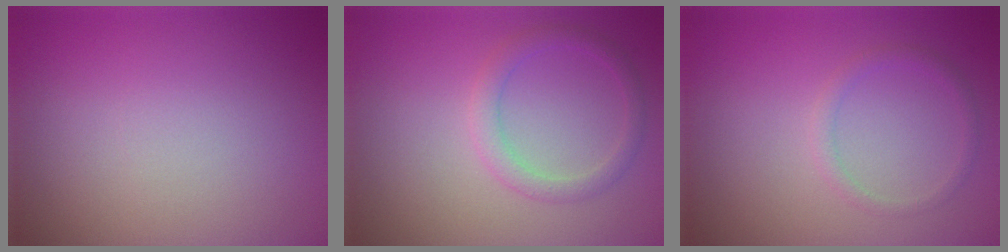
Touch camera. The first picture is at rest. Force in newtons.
{"total": 2.0, "press": 2.0, "slide": 0.1}
{"total": 1.2, "press": 1.2, "slide": 0.2}